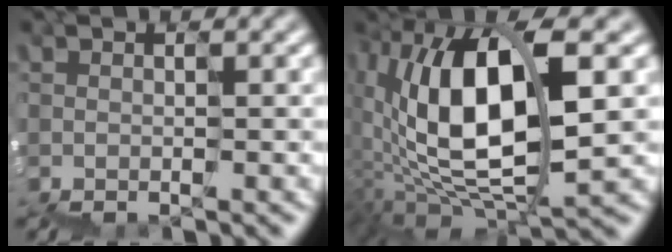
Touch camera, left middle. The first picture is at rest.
{"total": 9.3, "force": [1.5, 3.9, 8.3], "torque": [-0.172, 0.021, 0.026]}